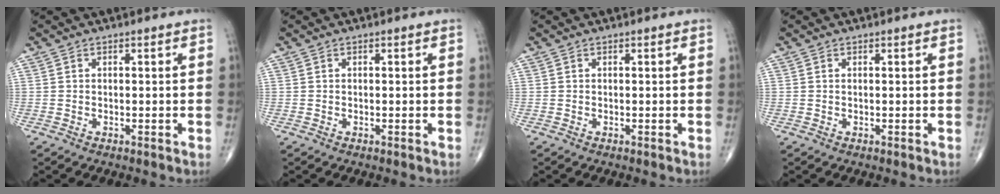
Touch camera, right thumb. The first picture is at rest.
{"total": 0.0}
{"total": 0.0}
{"total": 0.0}